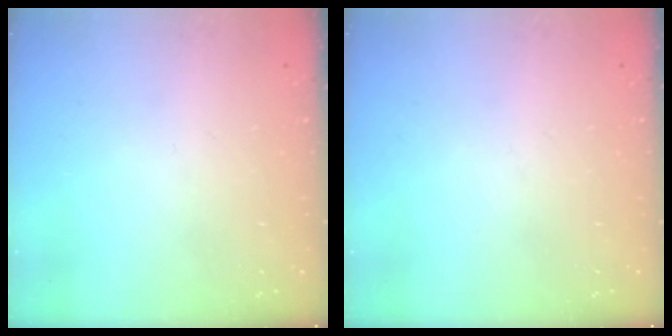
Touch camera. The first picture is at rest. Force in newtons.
{"total": 0.0}